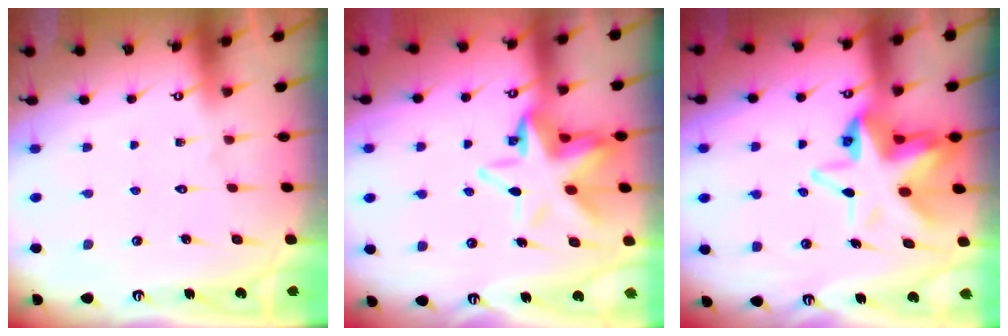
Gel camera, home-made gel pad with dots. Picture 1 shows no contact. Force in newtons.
{"total": 12.2, "press": 12.0, "slide": 2.3}
{"total": 12.3, "press": 12.0, "slide": 2.4}